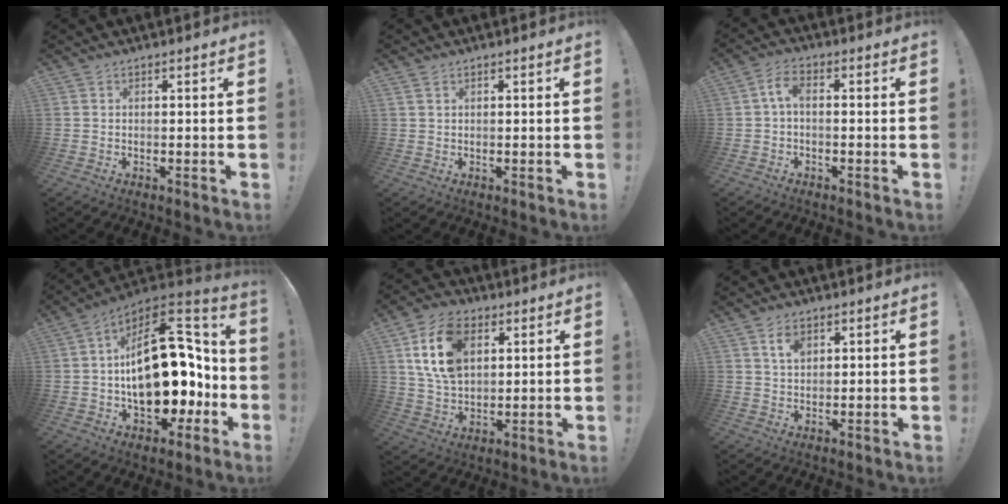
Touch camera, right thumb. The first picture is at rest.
{"total": 1.3, "force": [0.7, 0.9, 0.7], "torque": [-0.011, 0.002, 0.013]}
{"total": 4.6, "force": [-0.3, 2.0, 4.1], "torque": [-0.091, 0.004, -0.008]}
{"total": 26.2, "force": [-1.7, 15.5, 21.0], "torque": [-0.314, 0.024, -0.007]}
{"total": 16.5, "force": [5.9, 11.1, 10.8], "torque": [-0.202, -0.004, 0.110]}
{"total": 4.6, "force": [2.2, 2.8, 3.0], "torque": [-0.044, -0.005, 0.036]}